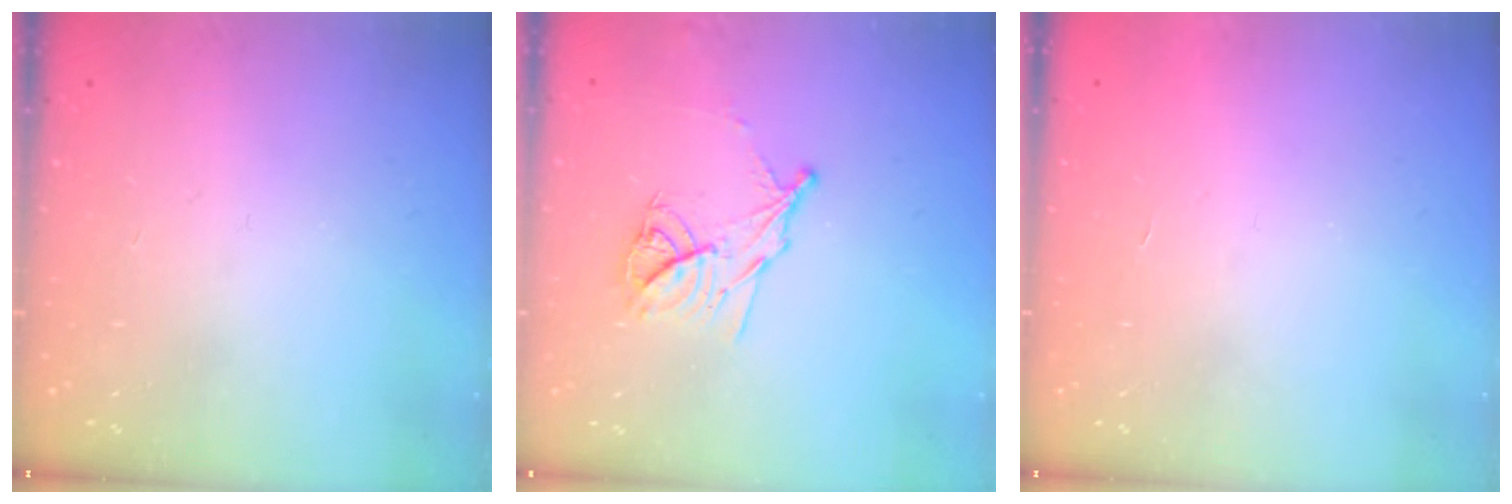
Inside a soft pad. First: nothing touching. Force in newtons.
{"total": 11.4, "press": 11.4, "slide": 0.3}
{"total": 1.8, "press": 1.8, "slide": 0.1}